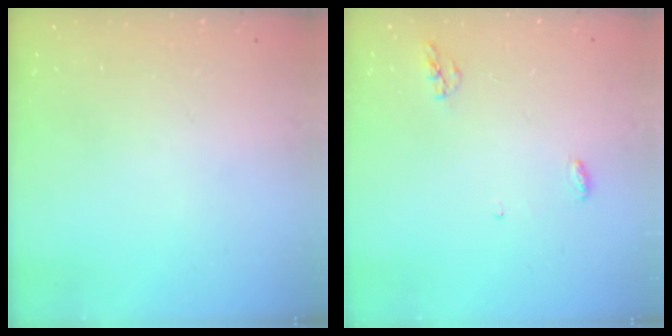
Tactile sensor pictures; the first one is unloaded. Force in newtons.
{"total": 4.2, "press": 4.1, "slide": 0.9}